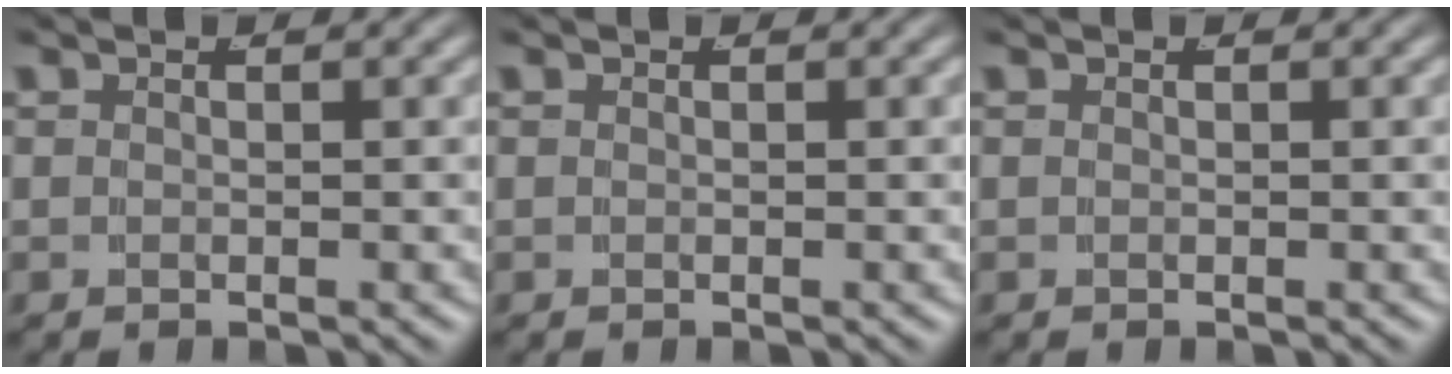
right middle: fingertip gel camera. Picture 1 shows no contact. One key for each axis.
{"total": 0.0}
{"total": 0.0}